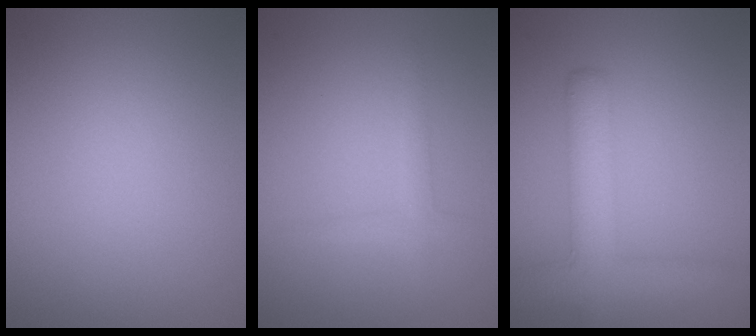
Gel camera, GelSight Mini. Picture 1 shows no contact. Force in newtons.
{"total": 1.3, "press": 1.3, "slide": 0.0}
{"total": 4.6, "press": 4.6, "slide": 0.2}